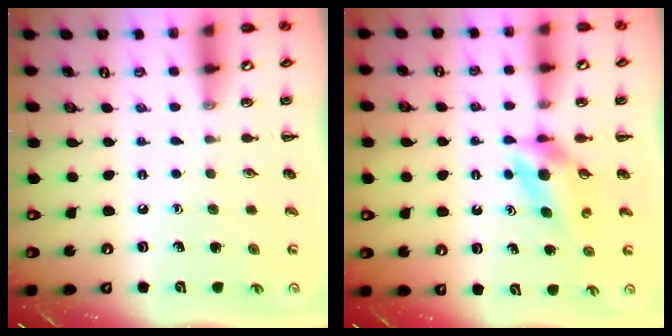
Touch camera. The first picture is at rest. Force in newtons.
{"total": 4.2, "press": 4.1, "slide": 0.8}